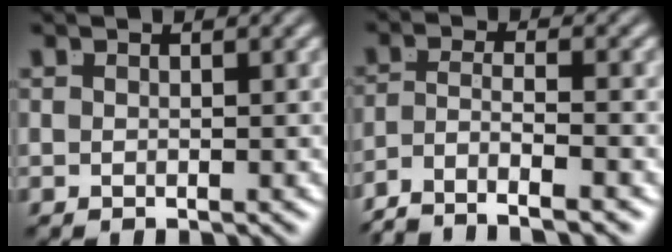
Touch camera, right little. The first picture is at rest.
{"total": 6.8, "force": [-4.9, 3.4, 3.2], "torque": [-0.073, -0.031, -0.076]}